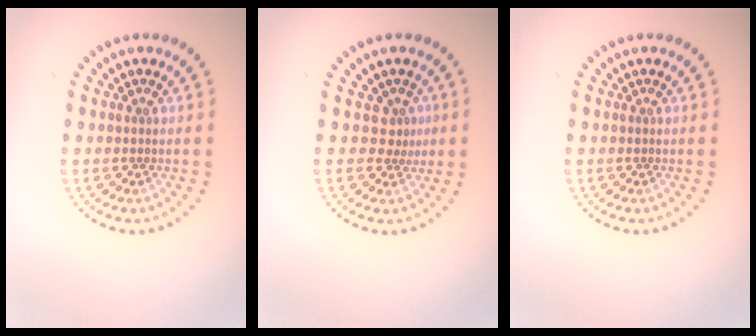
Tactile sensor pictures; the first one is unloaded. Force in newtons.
{"total": 1.9, "press": 1.2, "slide": 1.4}
{"total": 0.0}